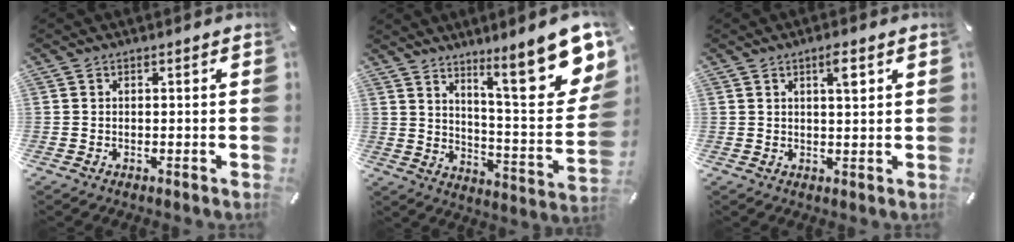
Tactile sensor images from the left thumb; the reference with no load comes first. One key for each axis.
{"total": 18.9, "fx": 12.3, "fy": 4.5, "fz": 13.7, "tx": -0.193, "ty": -0.097, "tz": 0.192}
{"total": 3.8, "fx": 1.8, "fy": 0.9, "fz": 3.3, "tx": -0.052, "ty": -0.002, "tz": 0.025}